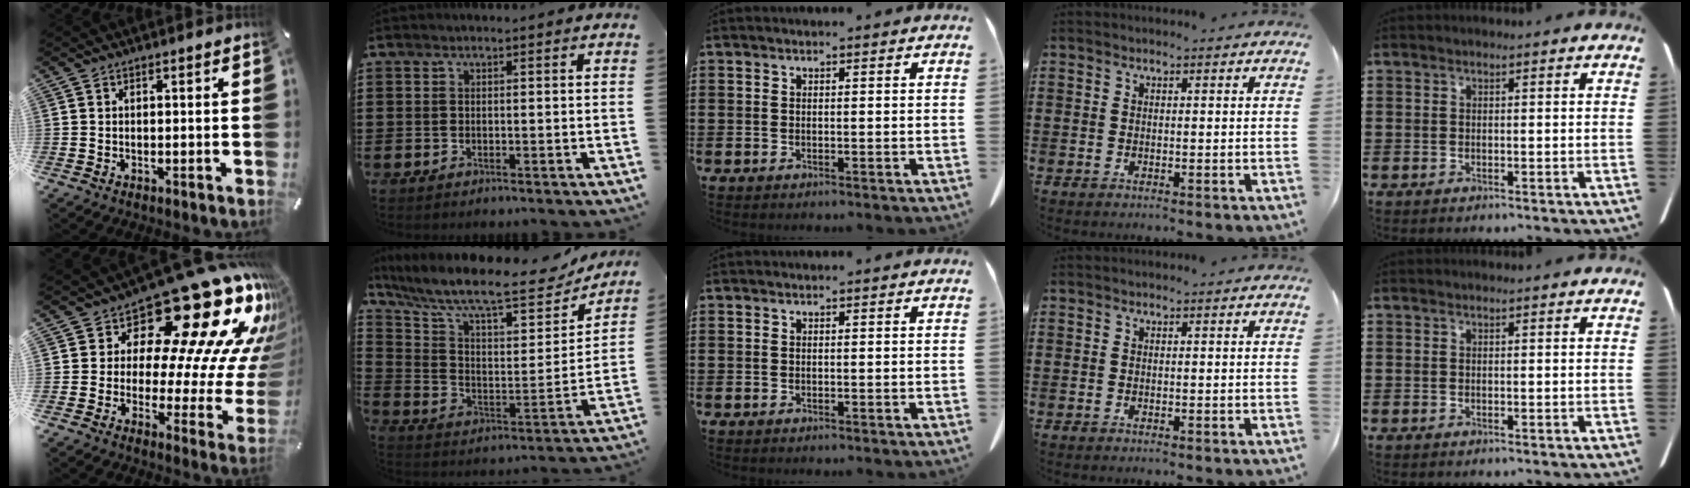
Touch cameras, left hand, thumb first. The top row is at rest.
{"thumb": {"total": 24.9, "force": [15.3, 10.9, 16.4], "torque": [-0.204, -0.134, 0.258]}, "index": {"total": 11.4, "force": [9.3, 2.1, 6.3], "torque": [-0.146, -0.063, 0.152]}}